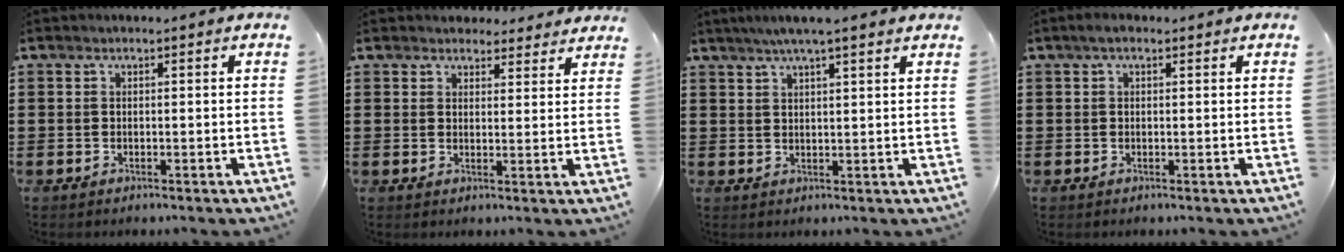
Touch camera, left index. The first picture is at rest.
{"total": 3.5, "force": [3.3, 1.1, 0.3], "torque": [-0.008, -0.009, 0.061]}
{"total": 4.2, "force": [3.3, 0.0, 2.6], "torque": [-0.058, 0.000, 0.058]}
{"total": 1.2, "force": [0.4, 0.7, 1.0], "torque": [-0.019, 0.006, 0.005]}